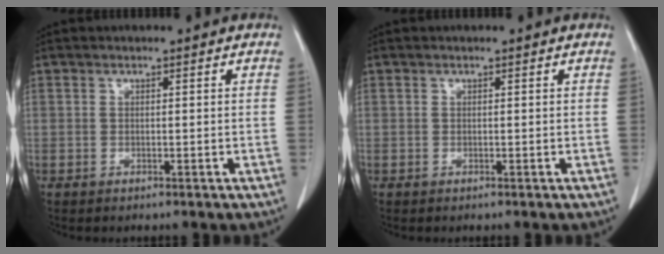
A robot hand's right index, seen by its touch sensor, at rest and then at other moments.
{"total": 0.0}